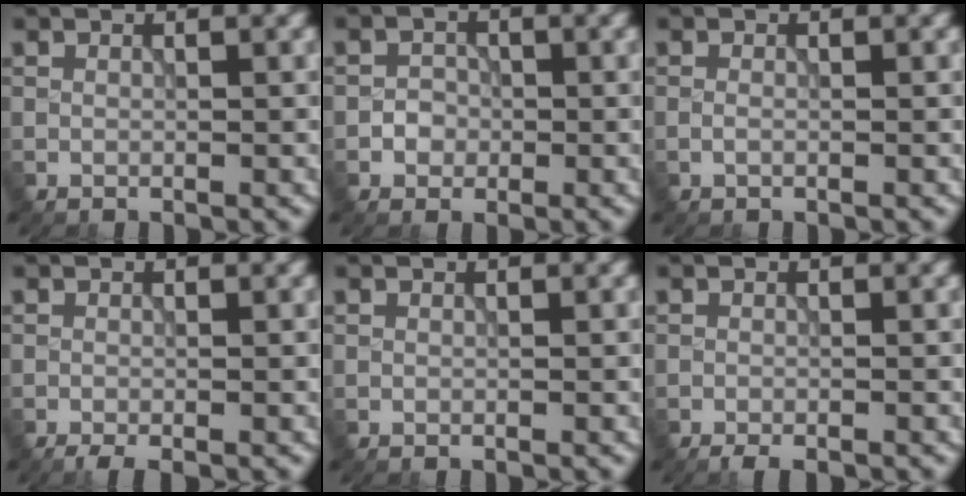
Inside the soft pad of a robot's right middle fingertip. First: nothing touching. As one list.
[{"total": 1.6, "force": [-0.5, 1.4, 0.5], "torque": [-0.001, 0.002, -0.011]}, {"total": 0.6, "force": [-0.2, 0.2, 0.5], "torque": [-0.013, -0.001, -0.007]}, {"total": 1.4, "force": [-1.0, 0.2, 0.9], "torque": [-0.016, -0.006, -0.021]}, {"total": 0.0}, {"total": 1.4, "force": [-1.1, 0.3, 0.7], "torque": [-0.011, -0.002, -0.018]}]